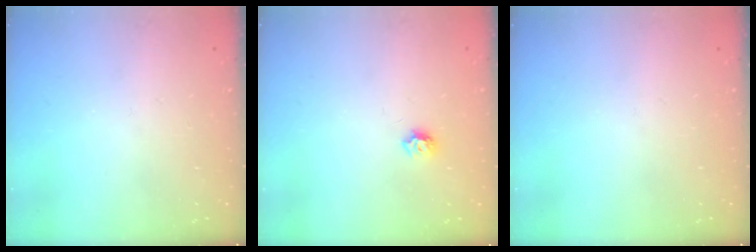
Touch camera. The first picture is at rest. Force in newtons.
{"total": 5.9, "press": 5.9, "slide": 0.6}
{"total": 0.0}